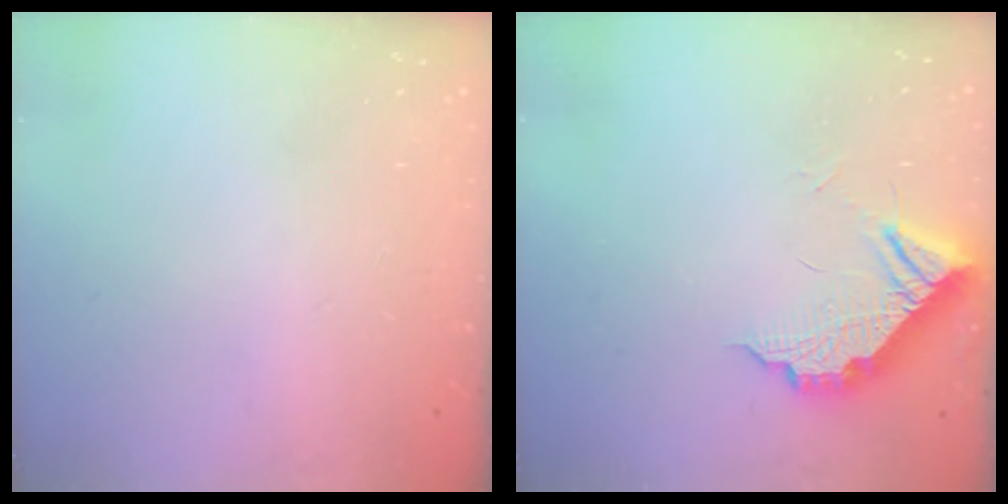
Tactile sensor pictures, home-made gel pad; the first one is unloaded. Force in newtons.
{"total": 9.5, "press": 9.5, "slide": 0.6}